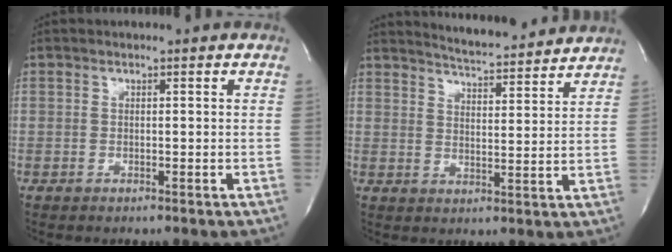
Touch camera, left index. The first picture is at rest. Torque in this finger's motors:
{"motor_torque": [-0.14, -0.10, 0.32, 0.07]}